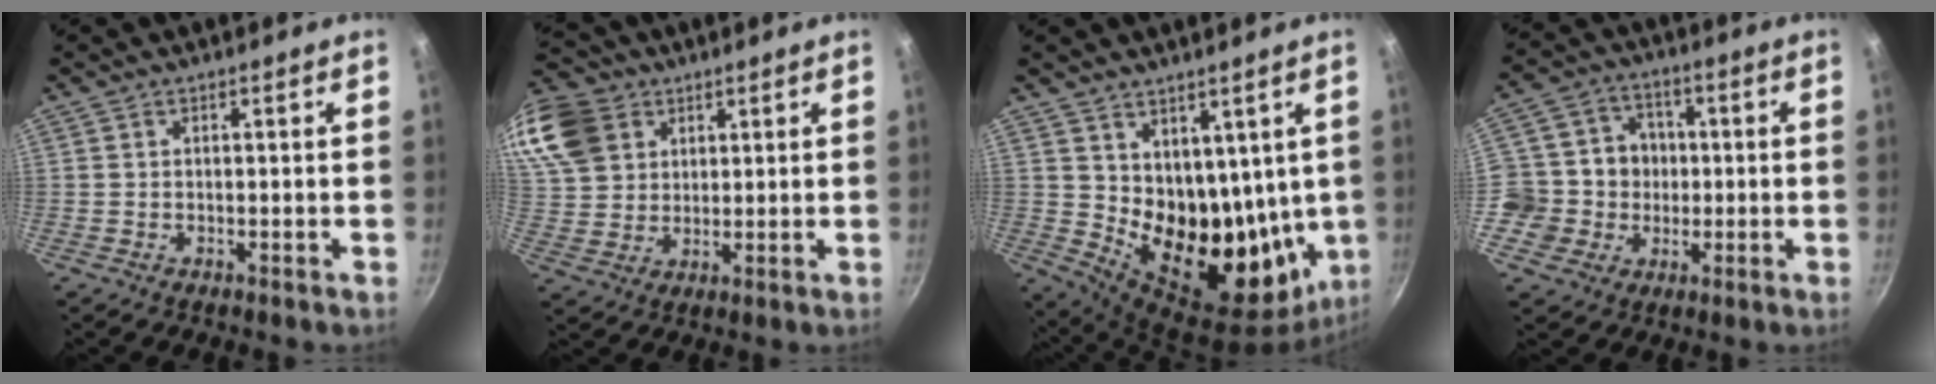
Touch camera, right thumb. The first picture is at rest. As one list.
[{"total": 18.8, "force": [8.5, 14.6, 8.2], "torque": [-0.194, 0.016, 0.170]}, {"total": 17.7, "force": [5.3, 11.5, 12.4], "torque": [-0.131, -0.064, 0.109]}, {"total": 10.8, "force": [-0.8, 10.3, 3.1], "torque": [-0.014, 0.023, -0.028]}]